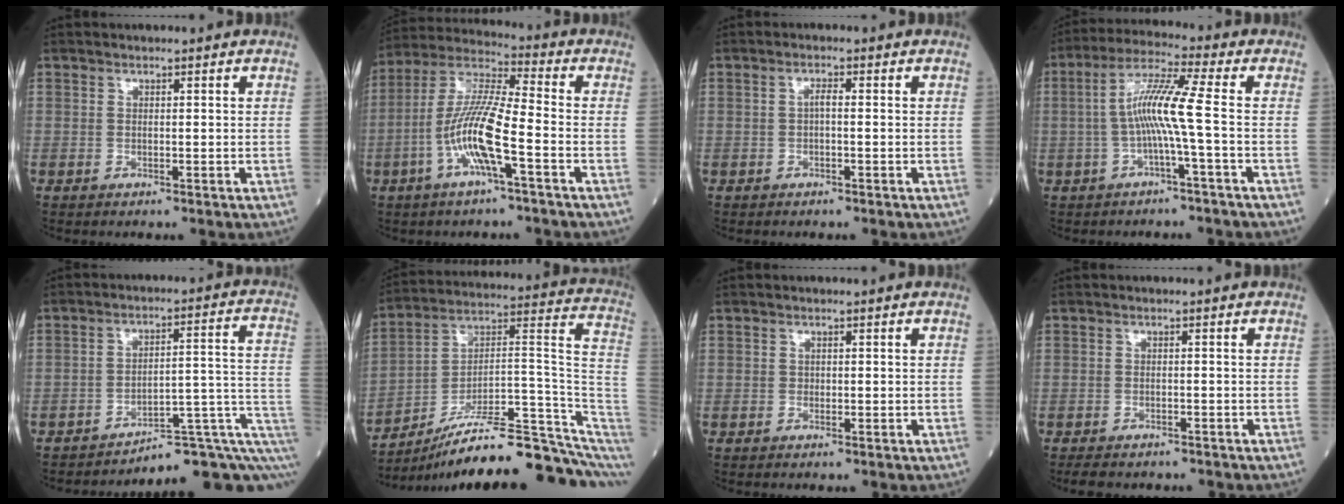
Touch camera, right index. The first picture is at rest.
{"total": 11.8, "force": [-3.8, 1.1, 11.1], "torque": [-0.233, 0.006, -0.079]}
{"total": 1.4, "force": [-0.1, 0.3, 1.3], "torque": [-0.025, 0.003, -0.004]}
{"total": 7.8, "force": [-1.1, -0.9, 7.7], "torque": [-0.153, 0.020, -0.020]}
{"total": 11.3, "force": [-7.3, 2.6, 8.3], "torque": [-0.089, 0.071, -0.091]}
{"total": 23.1, "force": [-18.1, 2.5, 14.1], "torque": [-0.137, 0.060, -0.275]}
{"total": 0.0}
{"total": 5.4, "force": [-4.7, 1.8, 2.0], "torque": [-0.028, -0.005, -0.063]}